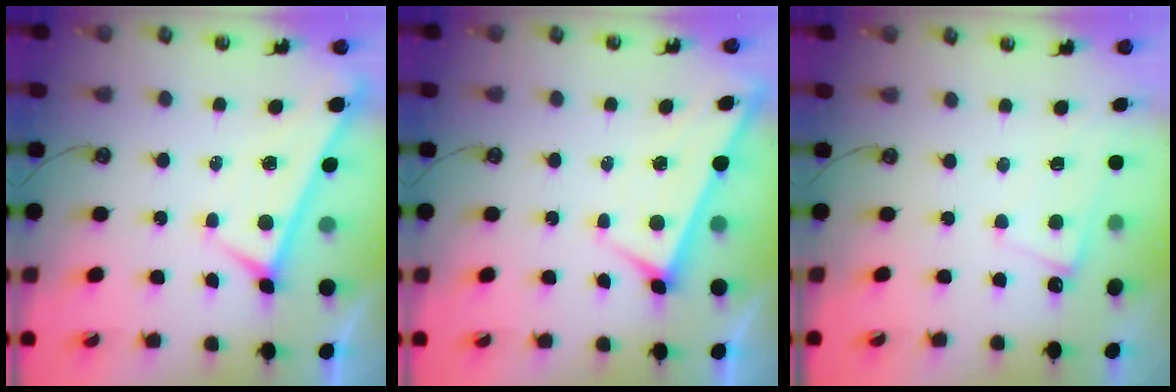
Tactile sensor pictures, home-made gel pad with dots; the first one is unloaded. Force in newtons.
{"total": 1.3, "press": 1.3, "slide": 0.3}
{"total": 1.1, "press": 1.0, "slide": 0.2}